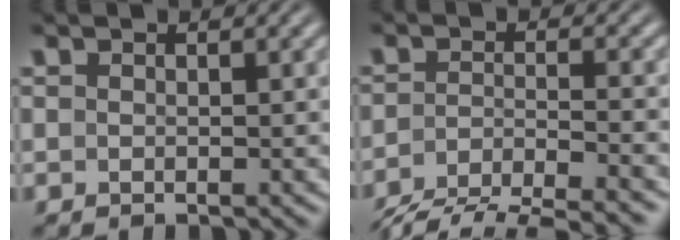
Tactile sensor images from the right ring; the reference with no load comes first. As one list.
[{"total": 6.8, "force": [-5.1, 3.3, 3.3], "torque": [-0.058, -0.025, -0.077]}]